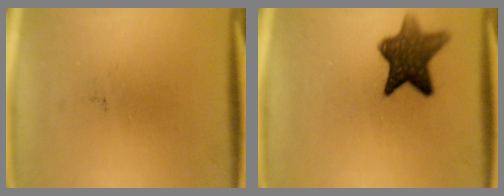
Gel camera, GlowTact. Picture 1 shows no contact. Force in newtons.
{"total": 9.6}